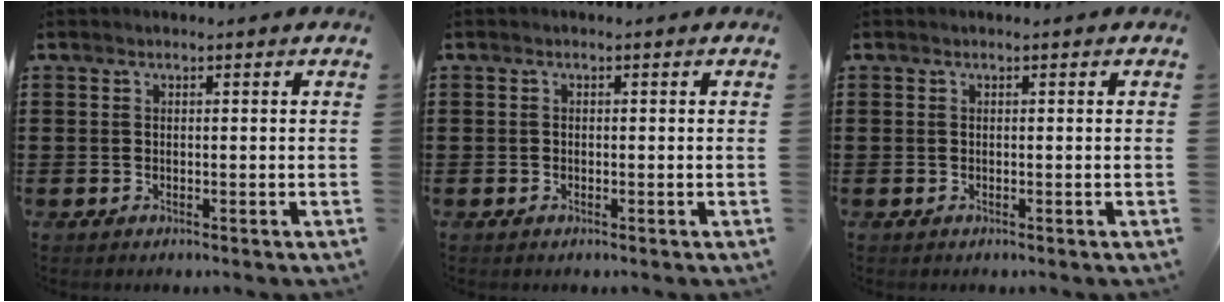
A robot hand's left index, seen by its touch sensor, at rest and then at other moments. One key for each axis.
{"total": 0.5, "fx": -0.3, "fy": 0.3, "fz": 0.2, "tx": -0.006, "ty": 0.000, "tz": -0.007}
{"total": 0.0}